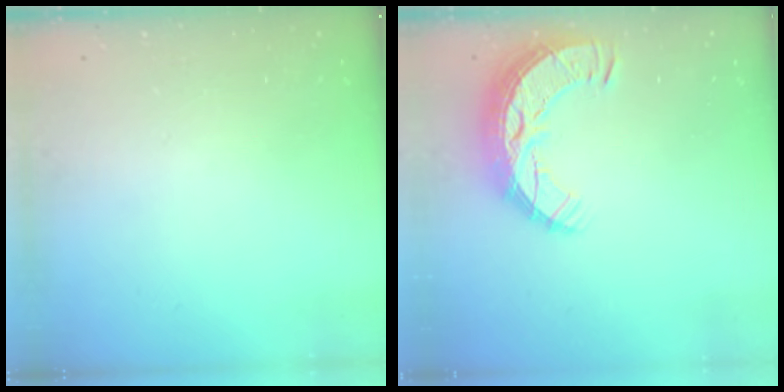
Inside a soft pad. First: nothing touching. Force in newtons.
{"total": 11.1, "press": 11.0, "slide": 0.8}